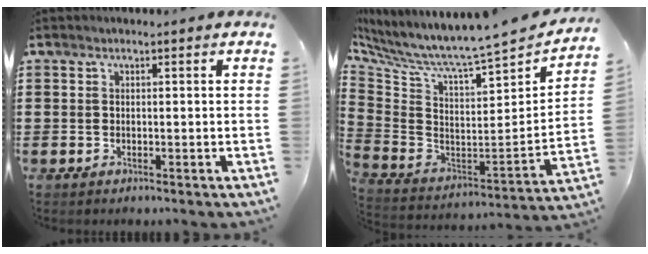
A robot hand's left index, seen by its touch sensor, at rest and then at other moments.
{"total": 5.3, "force": [4.3, 0.1, 3.0], "torque": [-0.082, -0.059, 0.057]}